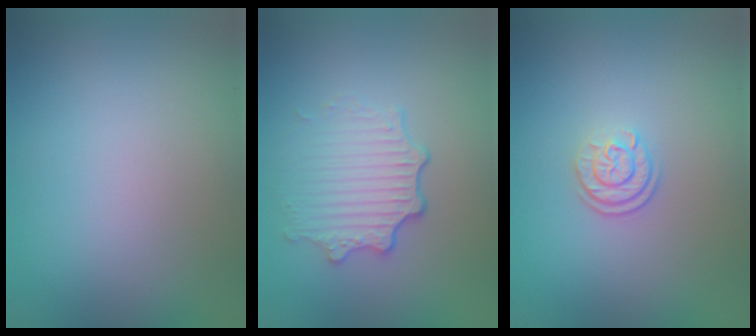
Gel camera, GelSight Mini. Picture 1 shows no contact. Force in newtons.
{"total": 3.5, "press": 2.8, "slide": 2.1}
{"total": 2.3, "press": 1.7, "slide": 1.5}